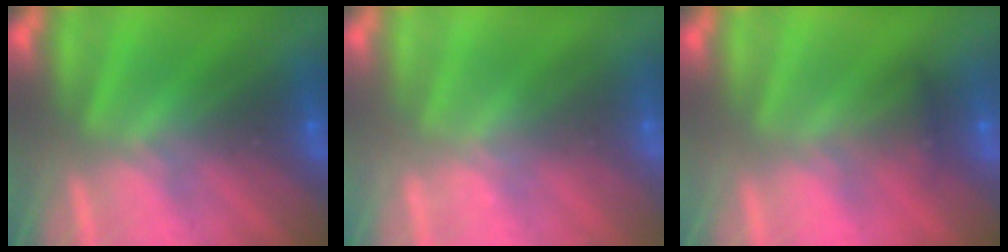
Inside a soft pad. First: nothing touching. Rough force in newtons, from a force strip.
{"total": 2.4}
{"total": 6.3}